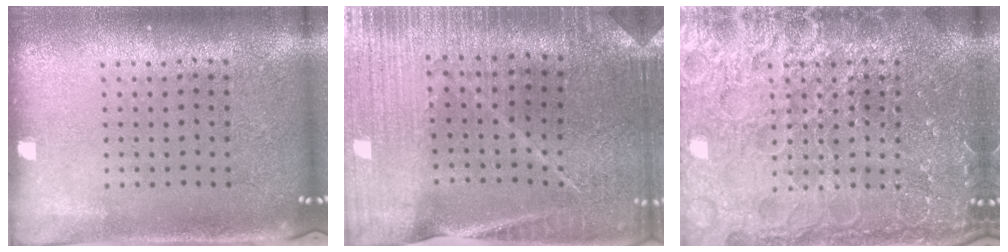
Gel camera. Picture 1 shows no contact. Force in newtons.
{"total": 2.3, "press": 2.3, "slide": 0.1}
{"total": 6.9, "press": 6.8, "slide": 0.8}